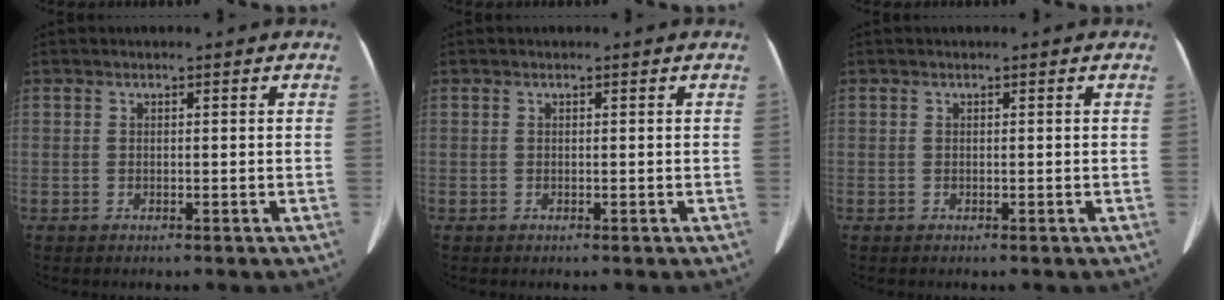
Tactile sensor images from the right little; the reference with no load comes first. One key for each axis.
{"total": 0.0}
{"total": 0.0}